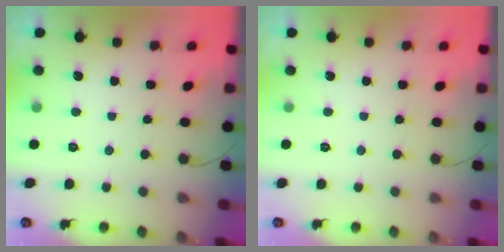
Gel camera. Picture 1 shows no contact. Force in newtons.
{"total": 0.0}